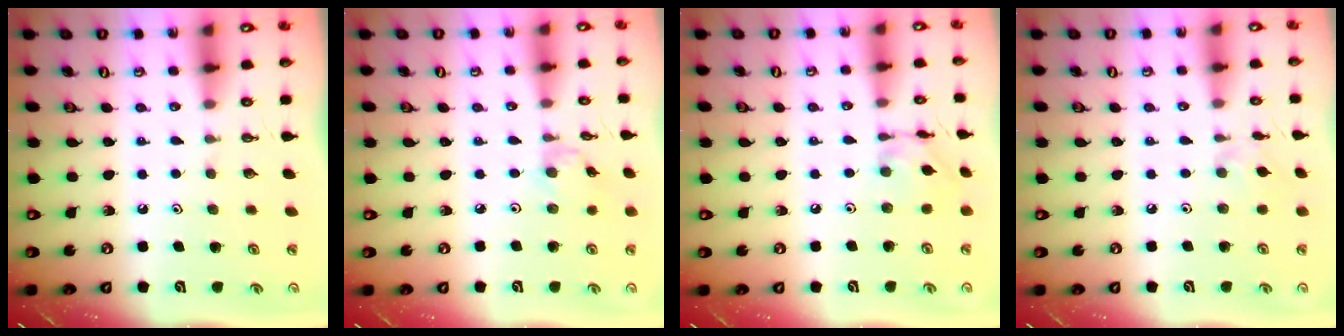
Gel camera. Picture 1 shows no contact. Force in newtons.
{"total": 0.9, "press": 0.8, "slide": 0.2}
{"total": 6.1, "press": 6.1, "slide": 0.3}
{"total": 1.8, "press": 1.7, "slide": 0.5}